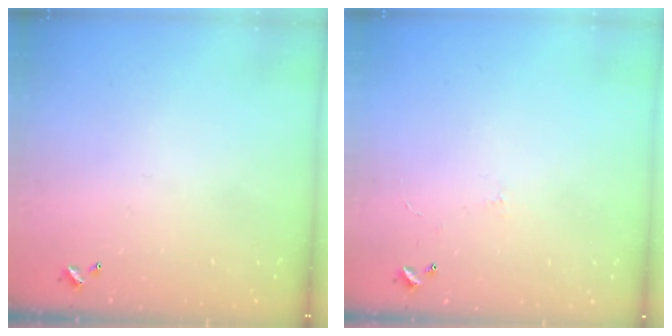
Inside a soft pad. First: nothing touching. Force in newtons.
{"total": 1.8, "press": 1.7, "slide": 0.4}